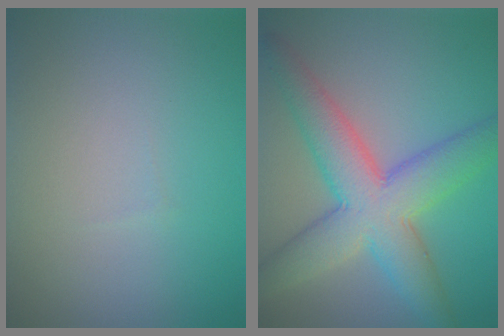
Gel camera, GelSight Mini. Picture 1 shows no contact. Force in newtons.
{"total": 8.5, "press": 8.5, "slide": 0.3}